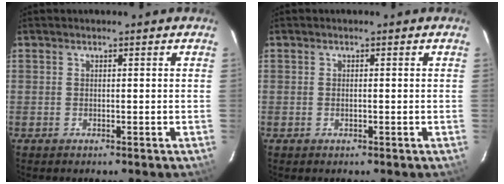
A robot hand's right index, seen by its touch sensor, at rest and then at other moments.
{"total": 0.5, "force": [-0.1, 0.2, 0.5], "torque": [-0.010, 0.001, -0.002]}